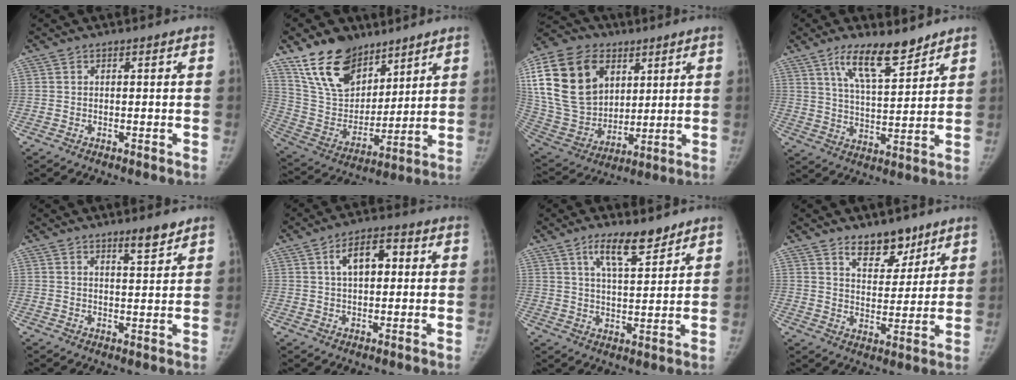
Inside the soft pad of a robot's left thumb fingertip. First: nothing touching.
{"total": 17.3, "force": [11.9, 10.0, 7.6], "torque": [-0.099, -0.055, 0.235]}
{"total": 25.8, "force": [8.6, 18.8, 15.4], "torque": [-0.302, 0.003, 0.169]}
{"total": 10.9, "force": [7.6, 3.3, 7.0], "torque": [-0.099, -0.050, 0.139]}
{"total": 4.1, "force": [3.2, 0.7, 2.5], "torque": [-0.030, -0.027, 0.050]}
{"total": 7.5, "force": [1.7, 4.1, 6.1], "torque": [-0.088, 0.014, 0.023]}
{"total": 8.3, "force": [5.7, 2.7, 5.4], "torque": [-0.069, -0.038, 0.100]}
{"total": 8.7, "force": [6.2, 4.5, 4.0], "torque": [-0.024, -0.043, 0.102]}